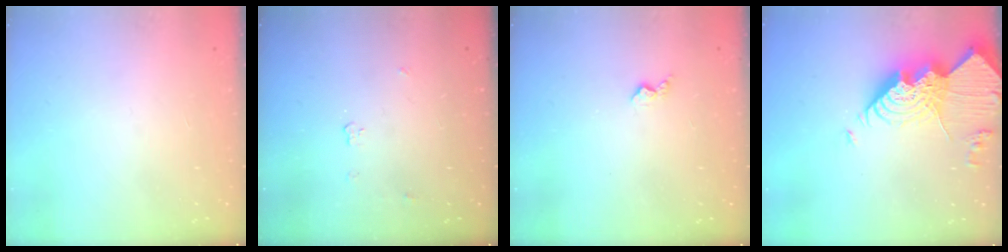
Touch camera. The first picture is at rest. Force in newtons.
{"total": 4.1, "press": 4.1, "slide": 0.3}
{"total": 3.0, "press": 3.0, "slide": 0.5}
{"total": 24.8, "press": 24.6, "slide": 2.6}